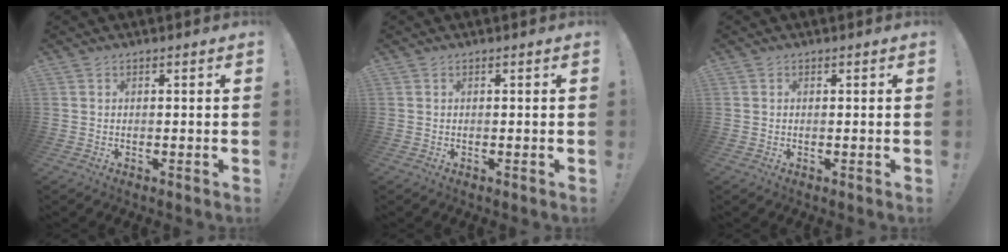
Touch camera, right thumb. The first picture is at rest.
{"total": 0.0}
{"total": 0.0}